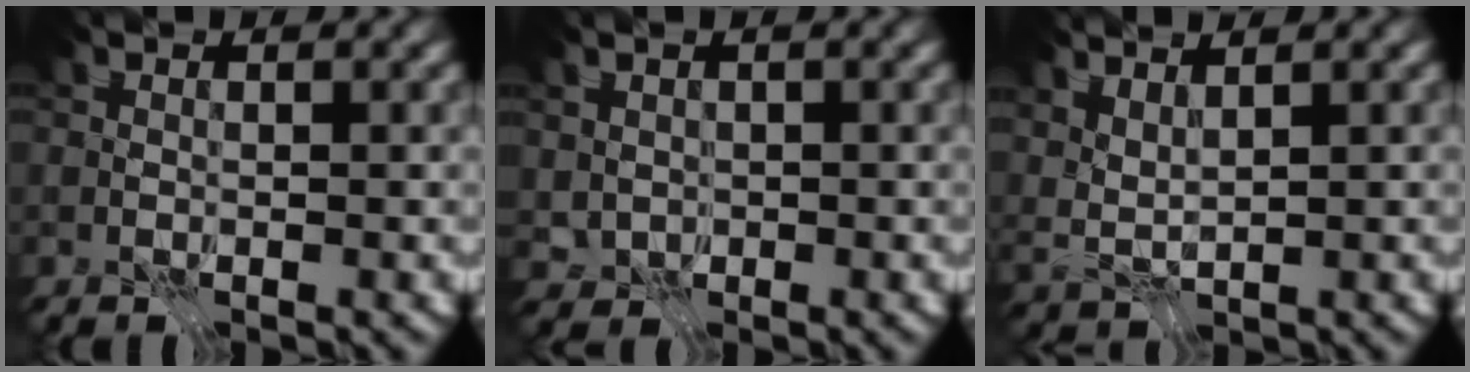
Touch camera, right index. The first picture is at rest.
{"total": 1.0, "force": [0.3, 0.9, 0.0], "torque": [-0.005, -0.003, 0.010]}
{"total": 2.3, "force": [2.0, 0.1, 1.1], "torque": [-0.029, -0.001, 0.041]}